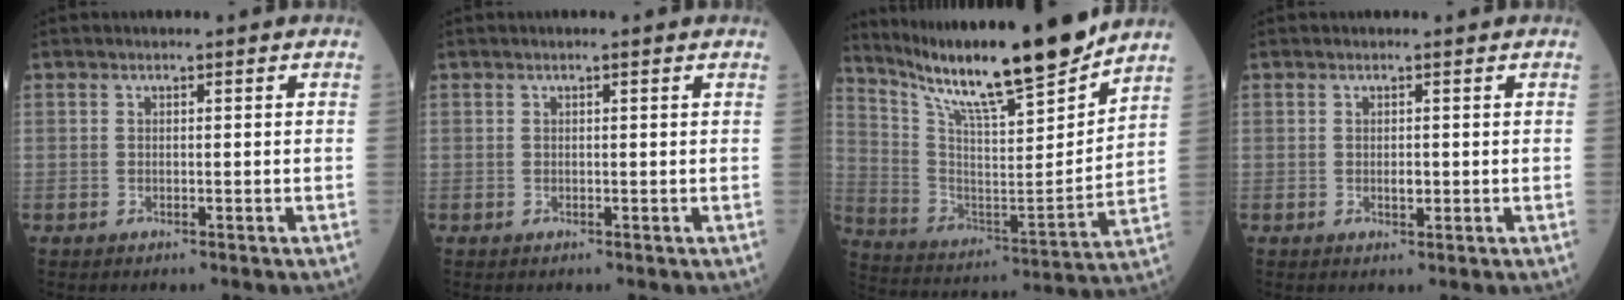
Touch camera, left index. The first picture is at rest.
{"total": 1.0, "force": [0.8, 0.2, 0.6], "torque": [-0.015, 0.011, 0.013]}
{"total": 22.2, "force": [18.7, 1.2, 12.0], "torque": [-0.211, -0.019, 0.316]}
{"total": 1.3, "force": [0.2, 0.8, 1.0], "torque": [-0.018, 0.002, 0.006]}